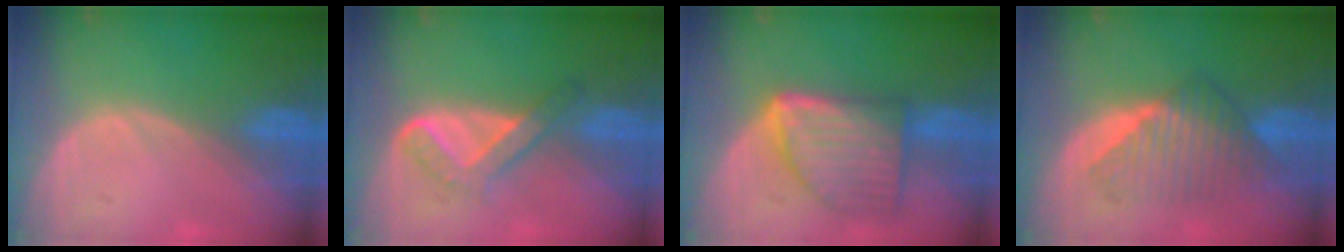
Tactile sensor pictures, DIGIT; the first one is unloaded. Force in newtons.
{"total": 4.8, "press": 4.7, "slide": 0.7}
{"total": 9.0, "press": 9.0, "slide": 0.6}
{"total": 6.9, "press": 6.9, "slide": 0.5}